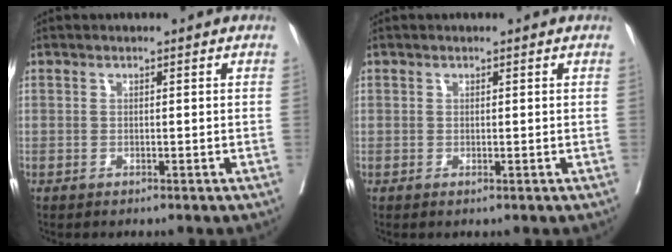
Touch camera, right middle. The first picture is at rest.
{"total": 0.0}